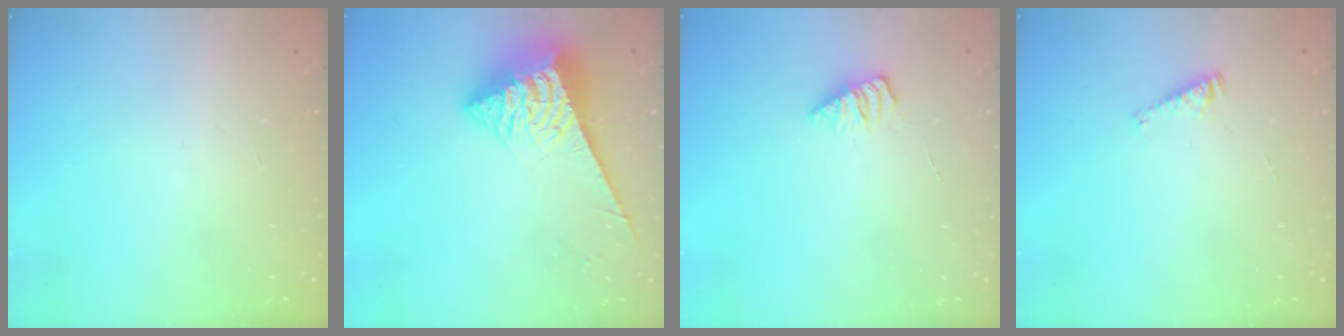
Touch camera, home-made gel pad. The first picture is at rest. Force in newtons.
{"total": 7.4, "press": 7.3, "slide": 1.1}
{"total": 2.2, "press": 2.1, "slide": 0.3}
{"total": 3.5, "press": 3.5, "slide": 0.4}